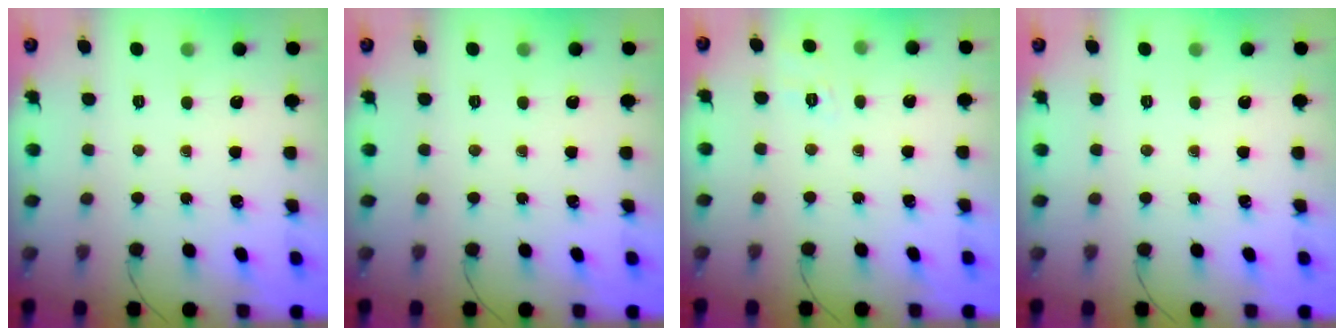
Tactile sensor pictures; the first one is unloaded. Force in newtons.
{"total": 0.0}
{"total": 2.7, "press": 2.0, "slide": 1.8}
{"total": 0.0}